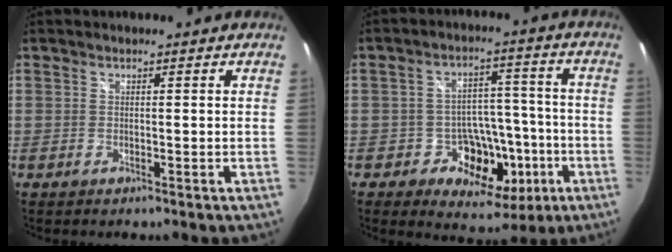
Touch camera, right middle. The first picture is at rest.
{"total": 11.4, "force": [-4.6, 8.8, 5.6], "torque": [-0.092, 0.023, -0.049]}